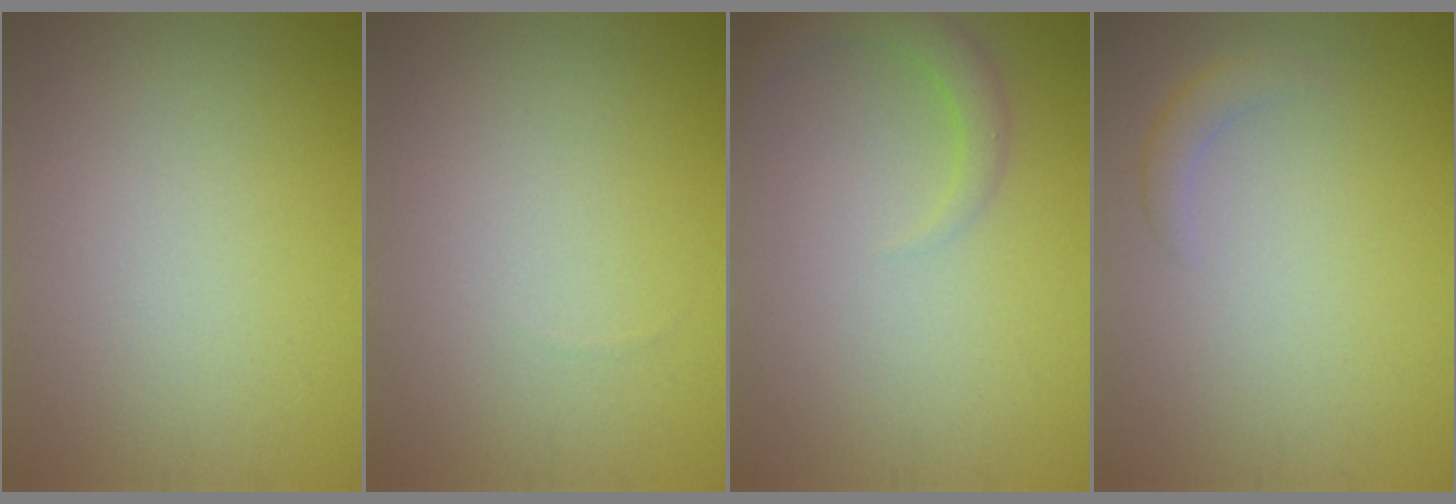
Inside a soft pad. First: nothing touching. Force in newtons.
{"total": 0.0}
{"total": 2.4, "press": 2.4, "slide": 0.2}
{"total": 1.4, "press": 1.4, "slide": 0.1}